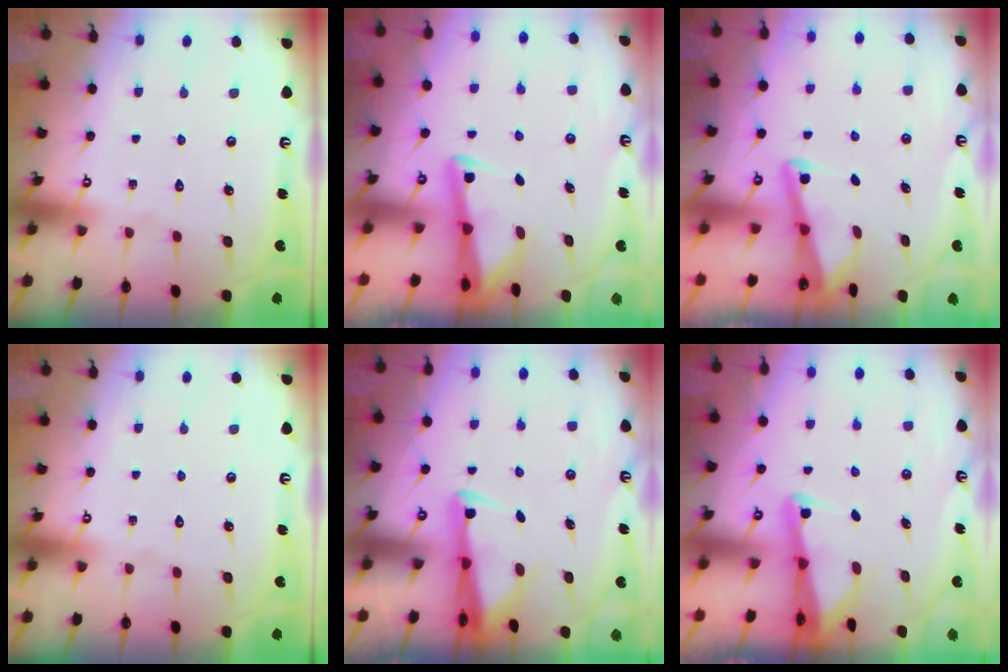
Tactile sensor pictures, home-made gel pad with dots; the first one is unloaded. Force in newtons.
{"total": 3.0, "press": 3.0, "slide": 0.4}
{"total": 3.5, "press": 3.5, "slide": 0.3}
{"total": 0.0}
{"total": 2.9, "press": 2.7, "slide": 1.0}
{"total": 2.7, "press": 2.7, "slide": 0.2}